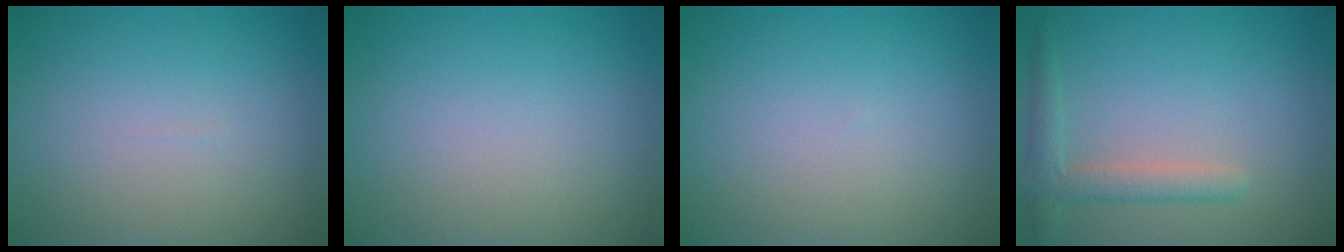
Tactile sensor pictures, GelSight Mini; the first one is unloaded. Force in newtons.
{"total": 0.0}
{"total": 0.0}
{"total": 2.6, "press": 2.5, "slide": 0.2}